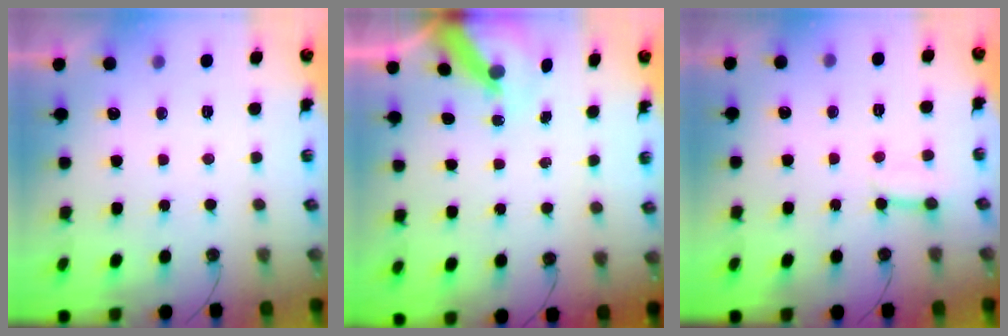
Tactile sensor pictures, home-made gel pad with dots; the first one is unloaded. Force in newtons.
{"total": 7.1, "press": 7.1, "slide": 0.9}
{"total": 3.5, "press": 3.5, "slide": 0.5}